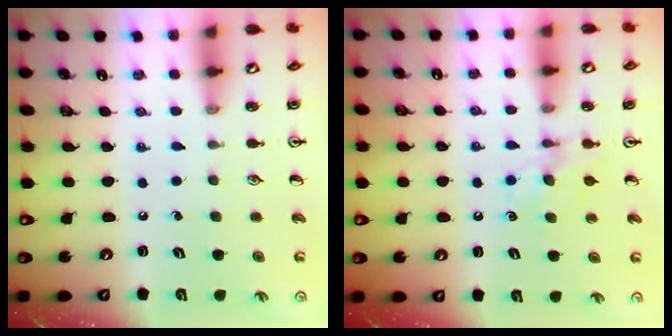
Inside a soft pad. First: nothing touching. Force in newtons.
{"total": 5.2, "press": 5.1, "slide": 0.7}